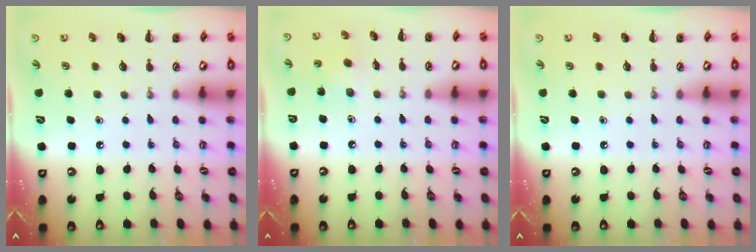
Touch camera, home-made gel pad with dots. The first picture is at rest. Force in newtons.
{"total": 2.6, "press": 2.5, "slide": 0.9}
{"total": 0.0}